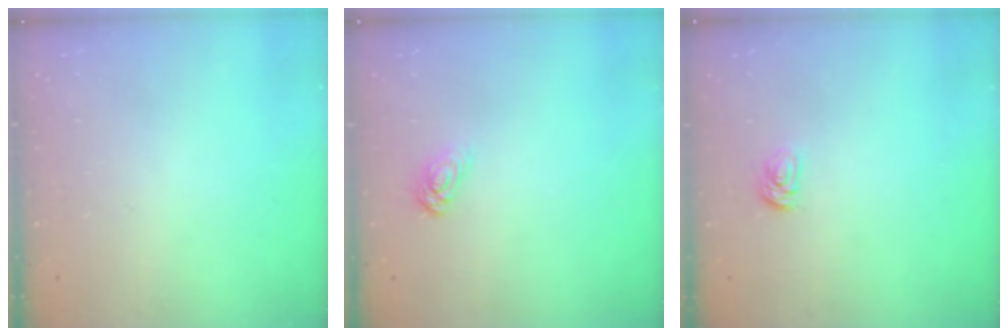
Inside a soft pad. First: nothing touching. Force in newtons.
{"total": 6.0, "press": 6.0, "slide": 0.4}
{"total": 2.6, "press": 2.6, "slide": 0.3}